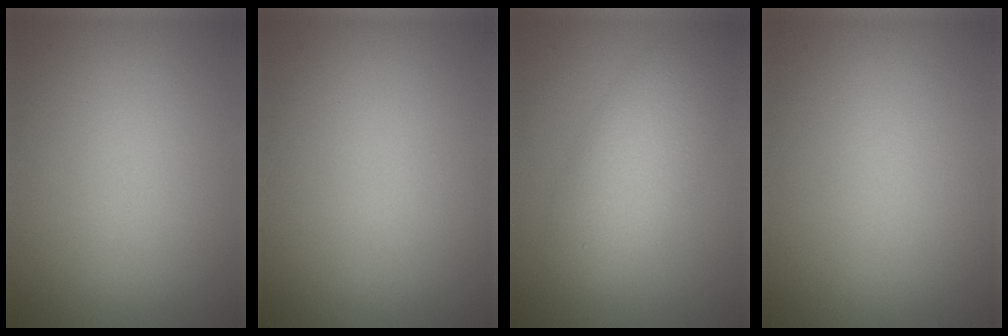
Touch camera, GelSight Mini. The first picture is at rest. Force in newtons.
{"total": 0.0}
{"total": 5.3, "press": 5.3, "slide": 0.2}
{"total": 0.0}